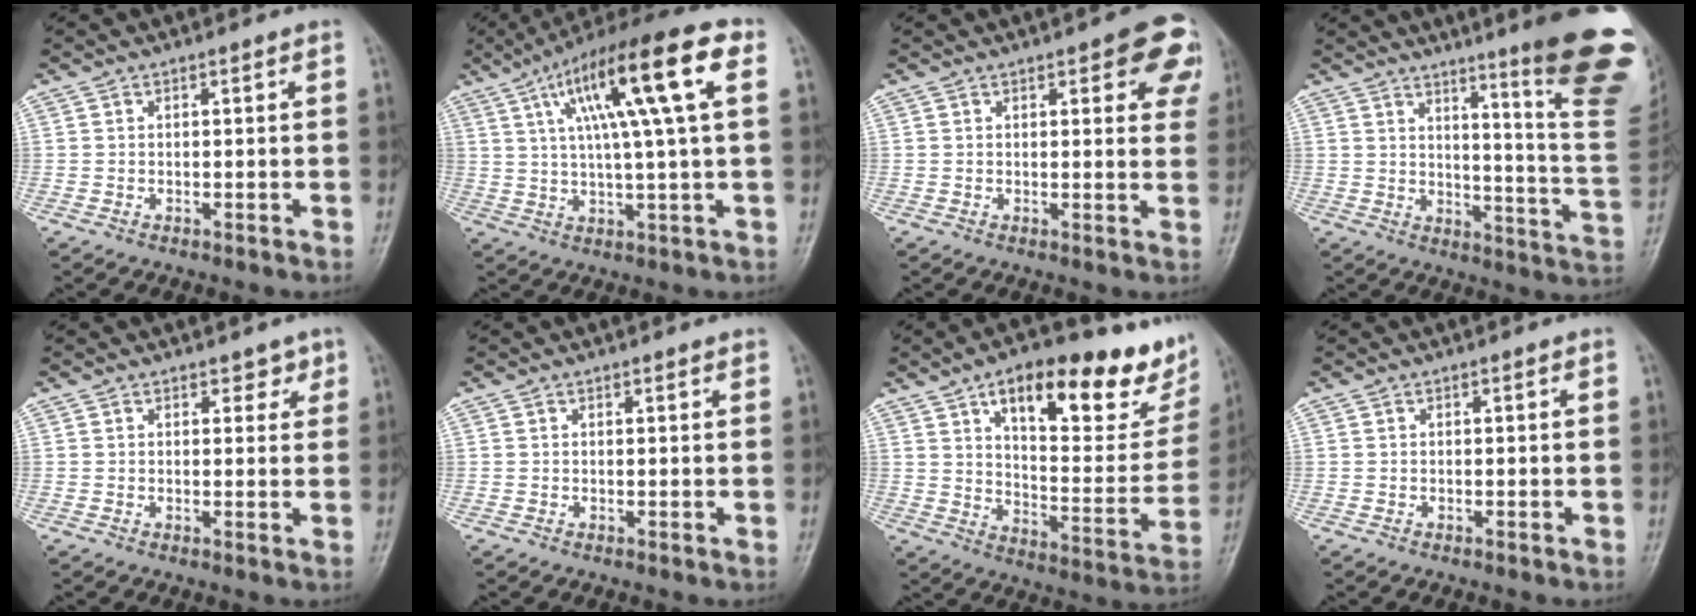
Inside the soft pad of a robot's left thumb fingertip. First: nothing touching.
{"total": 18.0, "force": [5.7, 2.7, 16.8], "torque": [-0.282, 0.020, 0.085]}
{"total": 9.3, "force": [4.3, 3.6, 7.4], "torque": [-0.044, -0.010, 0.041]}
{"total": 22.4, "force": [13.4, 2.2, 17.8], "torque": [-0.194, -0.089, 0.170]}
{"total": 2.4, "force": [1.6, 1.4, 1.0], "torque": [0.009, -0.007, 0.017]}
{"total": 0.6, "force": [0.6, 0.2, 0.2], "torque": [-0.004, -0.002, 0.007]}
{"total": 26.3, "force": [15.1, 9.8, 19.1], "torque": [-0.219, -0.041, 0.222]}
{"total": 0.0}